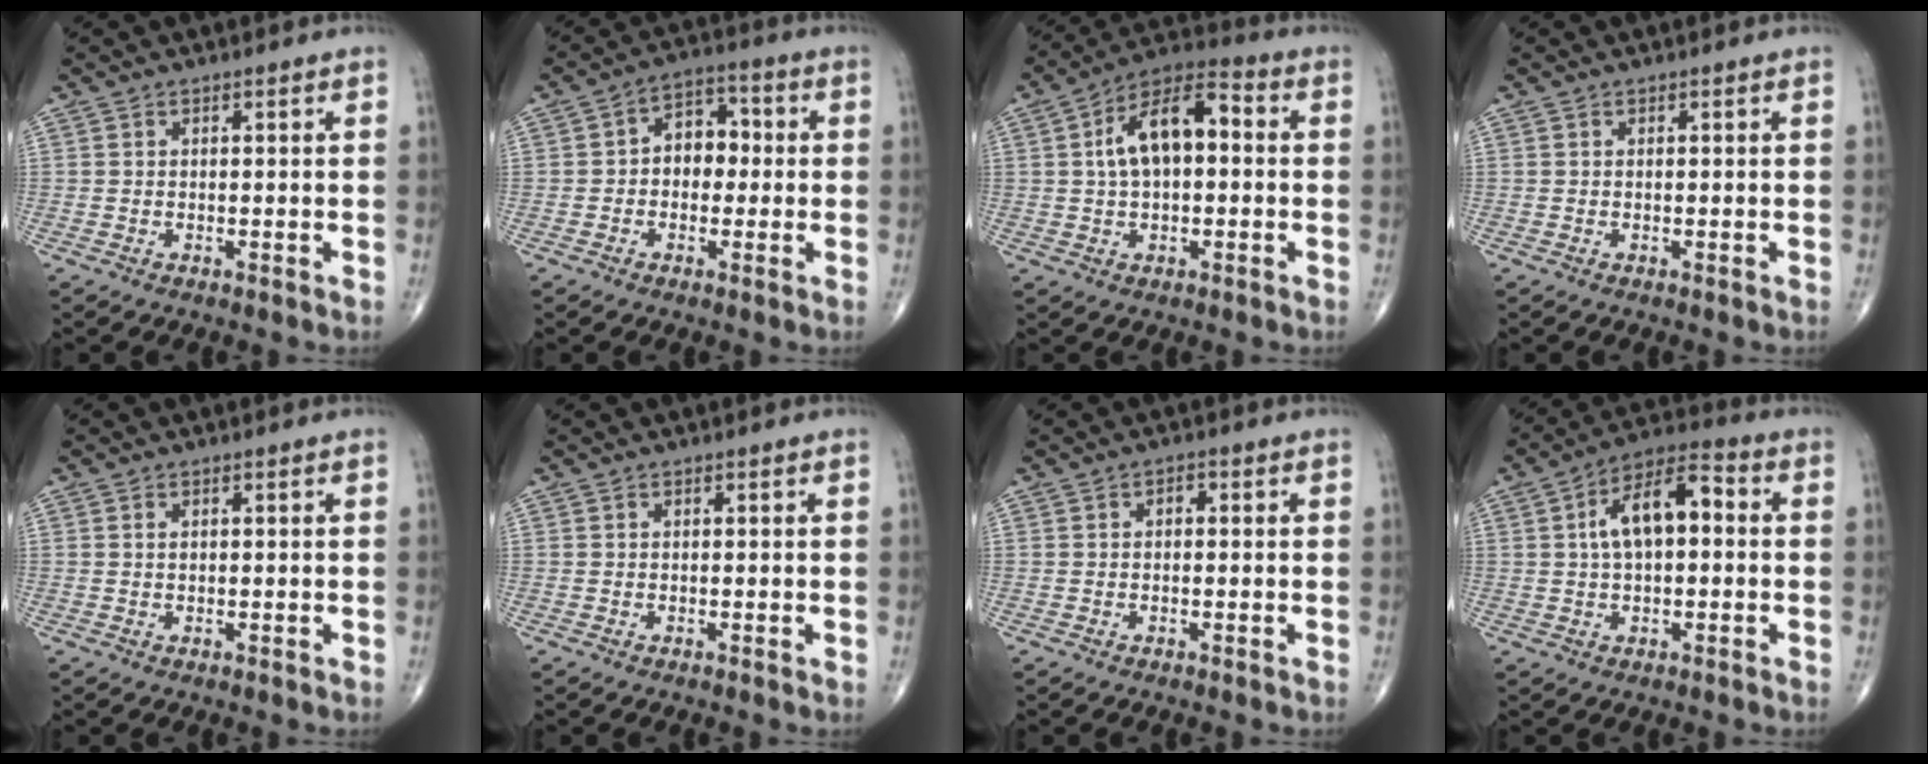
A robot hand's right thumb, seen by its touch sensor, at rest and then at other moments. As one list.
[{"total": 7.4, "force": [0.0, 5.4, 5.1], "torque": [-0.046, 0.025, -0.010]}, {"total": 12.8, "force": [1.4, 6.9, 10.7], "torque": [-0.177, 0.034, 0.013]}, {"total": 0.0}, {"total": 0.9, "force": [0.2, 0.5, 0.7], "torque": [-0.013, 0.001, 0.006]}, {"total": 0.0}, {"total": 1.4, "force": [0.1, 0.9, 1.1], "torque": [-0.013, 0.006, -0.001]}, {"total": 11.6, "force": [1.4, 6.0, 9.9], "torque": [-0.162, 0.032, 0.014]}]